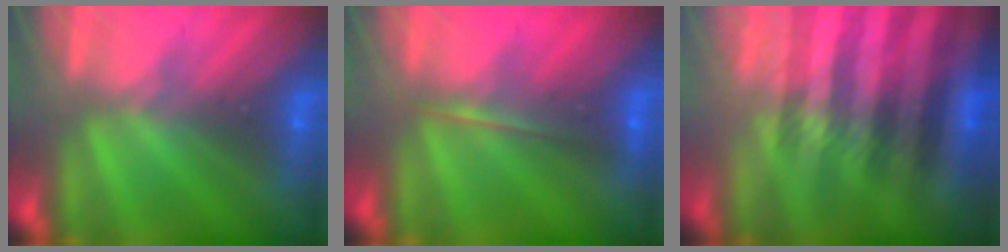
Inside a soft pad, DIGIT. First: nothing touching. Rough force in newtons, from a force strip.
{"total": 1.8}
{"total": 4.7}